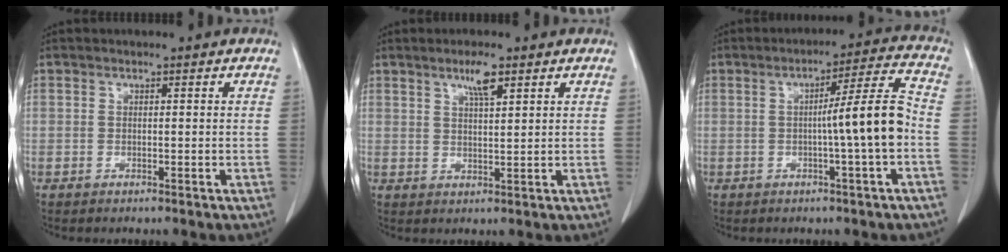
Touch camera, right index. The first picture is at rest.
{"total": 3.8, "force": [2.4, 0.5, 2.9], "torque": [-0.054, 0.000, 0.042]}
{"total": 8.7, "force": [-1.5, -1.1, 8.5], "torque": [-0.126, 0.013, -0.023]}